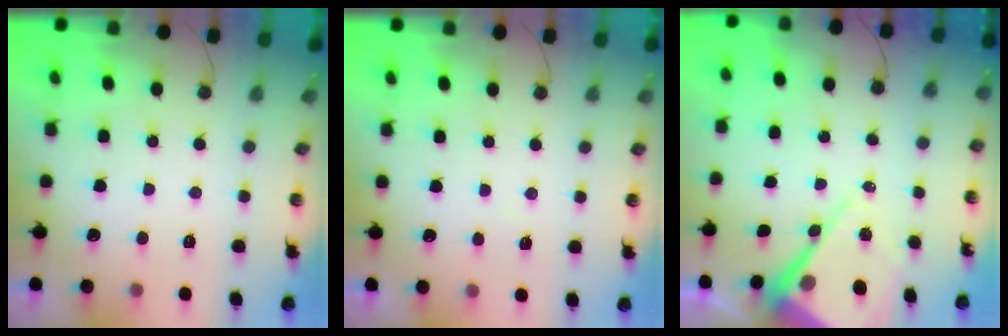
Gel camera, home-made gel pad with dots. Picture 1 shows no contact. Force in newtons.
{"total": 3.9, "press": 3.8, "slide": 0.6}
{"total": 12.1, "press": 12.0, "slide": 1.0}